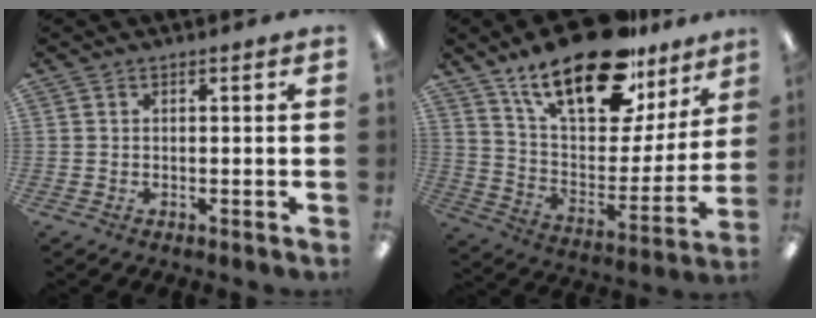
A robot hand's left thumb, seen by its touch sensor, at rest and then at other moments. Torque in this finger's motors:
{"motor_torque": [1.09, 1.18, 1.48, -1.30, 0.18]}